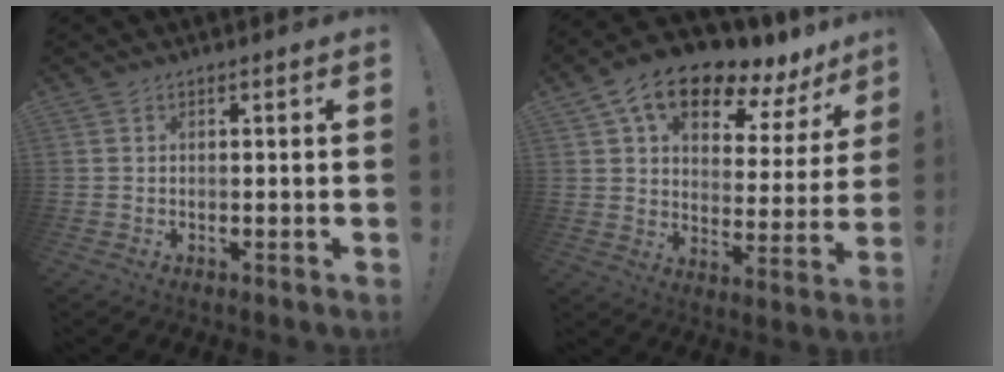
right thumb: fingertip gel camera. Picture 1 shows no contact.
{"total": 13.7, "force": [9.2, 6.7, 7.7], "torque": [-0.125, -0.062, 0.157]}